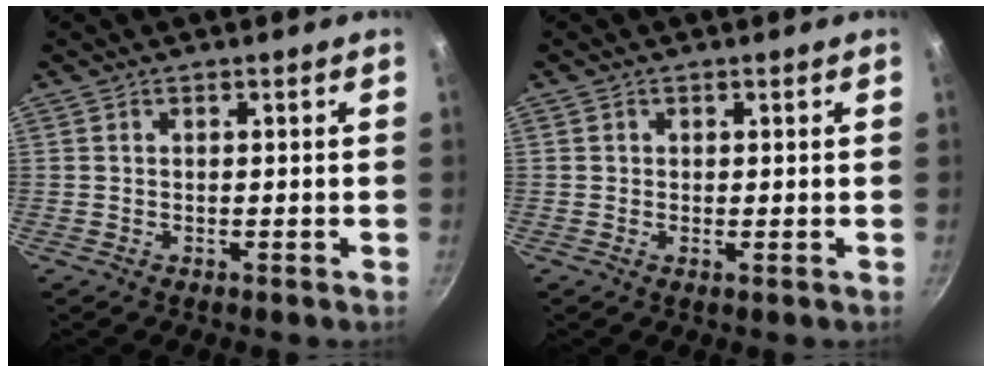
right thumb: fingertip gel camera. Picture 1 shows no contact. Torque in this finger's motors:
{"motor_torque": [-0.07, -0.24, -0.49, 0.12, -0.01]}